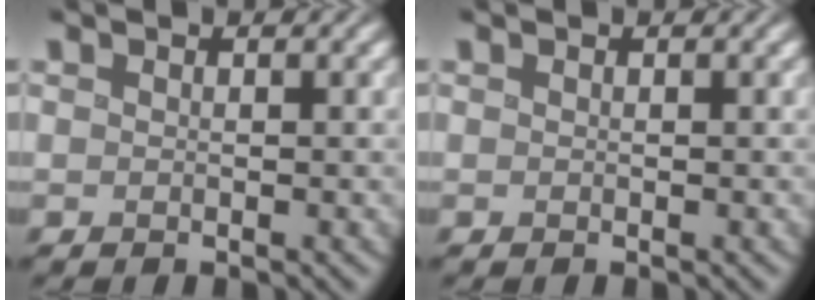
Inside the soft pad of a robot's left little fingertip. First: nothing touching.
{"total": 0.0}